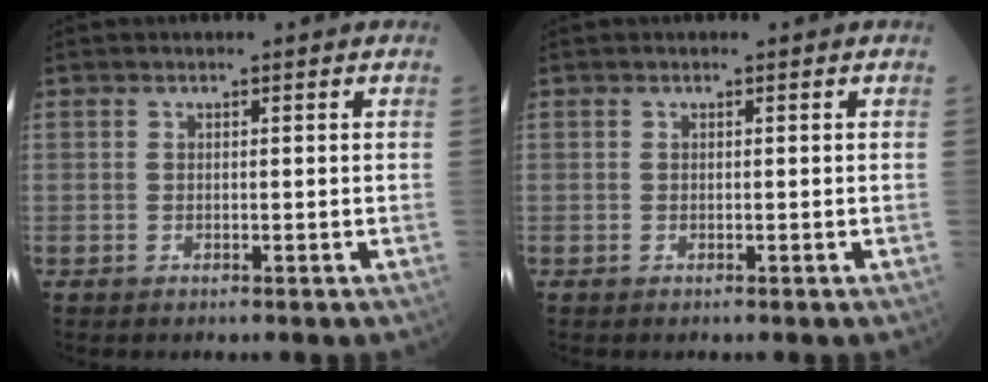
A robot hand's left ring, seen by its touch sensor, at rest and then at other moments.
{"total": 0.0}